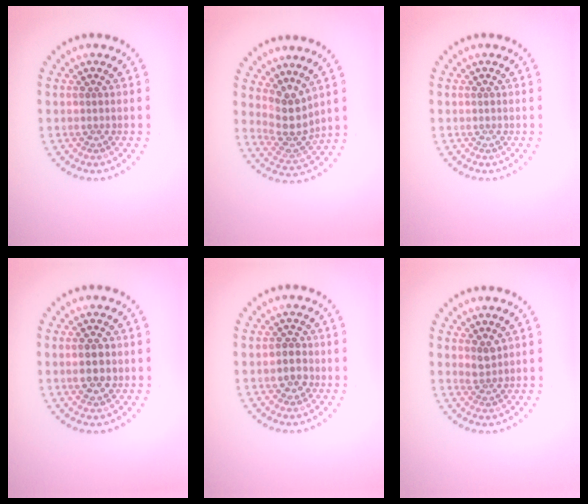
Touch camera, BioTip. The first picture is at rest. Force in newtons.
{"total": 3.2, "press": 2.4, "slide": 2.2}
{"total": 0.0}
{"total": 2.6, "press": 2.6, "slide": 0.2}
{"total": 2.0, "press": 1.9, "slide": 0.7}
{"total": 1.5, "press": 1.1, "slide": 1.0}